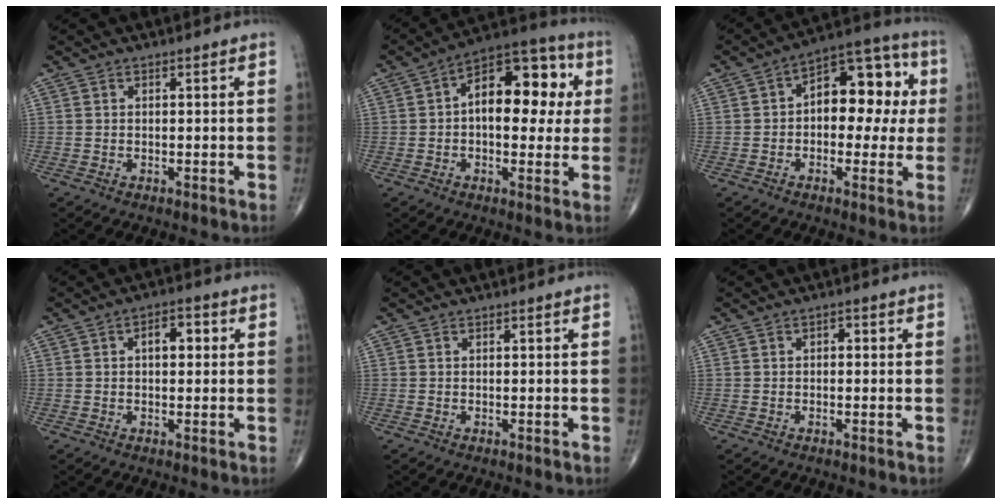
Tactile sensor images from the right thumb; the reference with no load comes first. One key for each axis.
{"total": 16.5, "fx": 2.3, "fy": 9.1, "fz": 13.6, "tx": -0.156, "ty": 0.031, "tz": 0.025}
{"total": 14.8, "fx": 1.5, "fy": 8.7, "fz": 11.8, "tx": -0.117, "ty": 0.042, "tz": 0.011}
{"total": 4.6, "fx": 0.9, "fy": 2.6, "fz": 3.7, "tx": -0.043, "ty": 0.012, "tz": 0.009}
{"total": 0.0}
{"total": 1.4, "fx": 0.1, "fy": 0.9, "fz": 1.0, "tx": -0.006, "ty": 0.005, "tz": -0.004}